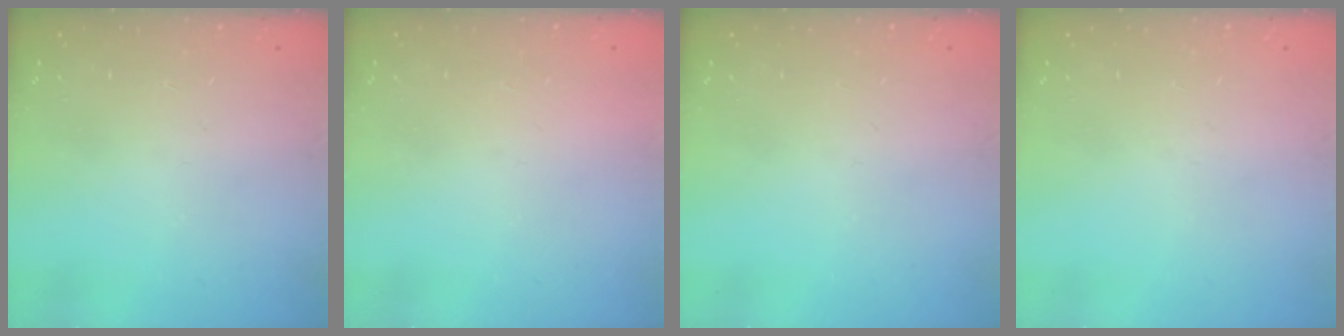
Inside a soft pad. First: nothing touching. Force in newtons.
{"total": 1.5, "press": 1.5, "slide": 0.1}
{"total": 0.0}
{"total": 0.0}